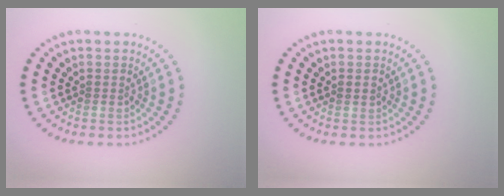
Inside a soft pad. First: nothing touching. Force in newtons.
{"total": 0.9, "press": 0.9, "slide": 0.1}